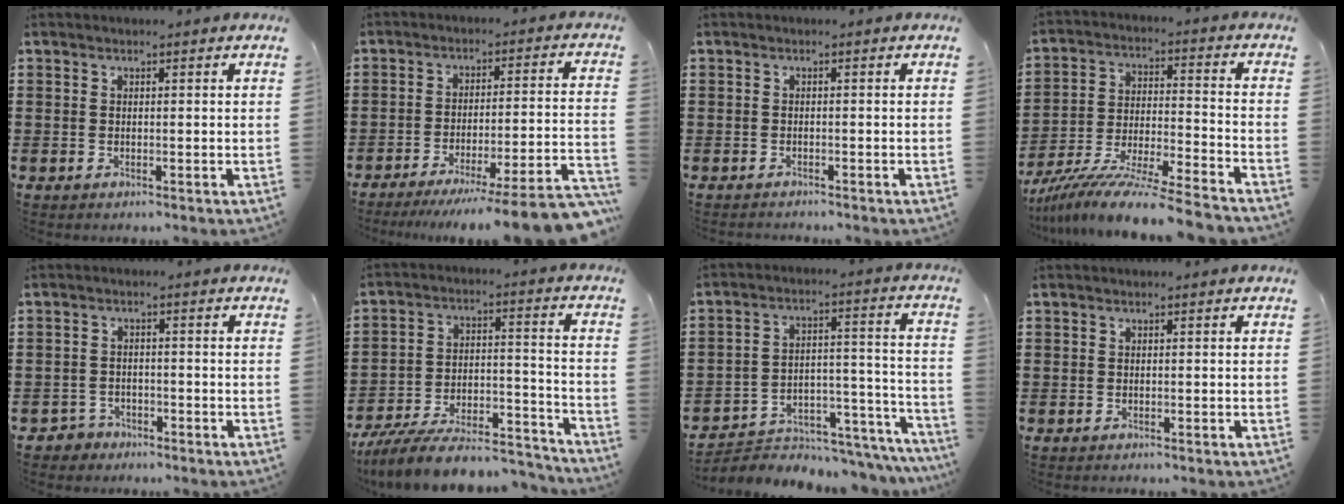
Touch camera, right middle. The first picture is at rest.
{"total": 8.5, "force": [-6.8, -0.3, 5.1], "torque": [-0.070, -0.005, -0.129]}
{"total": 0.8, "force": [-0.8, 0.2, -0.2], "torque": [0.003, 0.004, -0.019]}
{"total": 11.0, "force": [-10.0, -0.1, 4.5], "torque": [-0.083, 0.010, -0.198]}
{"total": 2.2, "force": [-2.0, 0.9, -0.1], "torque": [-0.006, 0.002, -0.044]}
{"total": 10.2, "force": [-9.1, 1.7, 4.3], "torque": [-0.073, 0.016, -0.177]}
{"total": 4.4, "force": [-4.1, 1.5, 0.9], "torque": [-0.019, 0.007, -0.083]}
{"total": 0.5, "force": [-0.4, 0.3, -0.2], "torque": [0.003, 0.005, -0.010]}